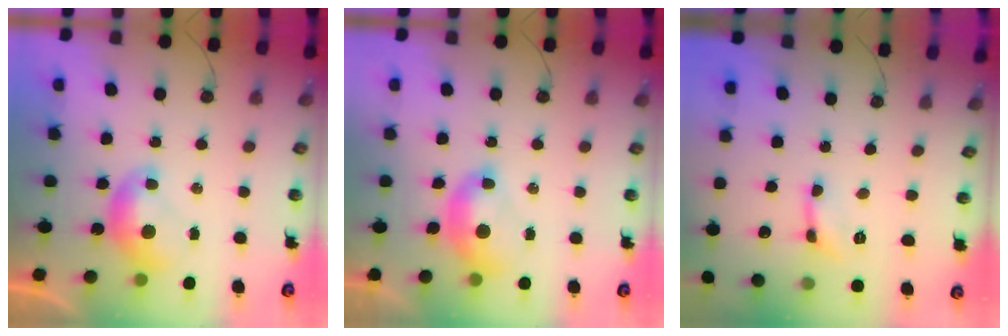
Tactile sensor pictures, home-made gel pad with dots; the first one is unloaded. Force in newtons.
{"total": 3.1, "press": 3.0, "slide": 0.6}
{"total": 0.0}